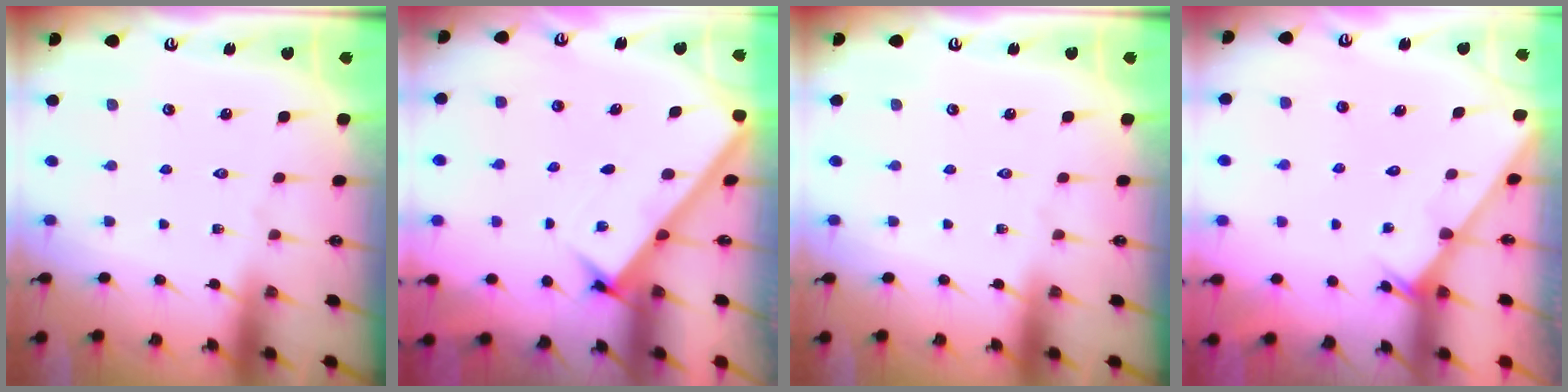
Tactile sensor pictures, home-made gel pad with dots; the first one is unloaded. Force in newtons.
{"total": 2.8, "press": 2.8, "slide": 0.4}
{"total": 0.0}
{"total": 2.4, "press": 2.4, "slide": 0.2}